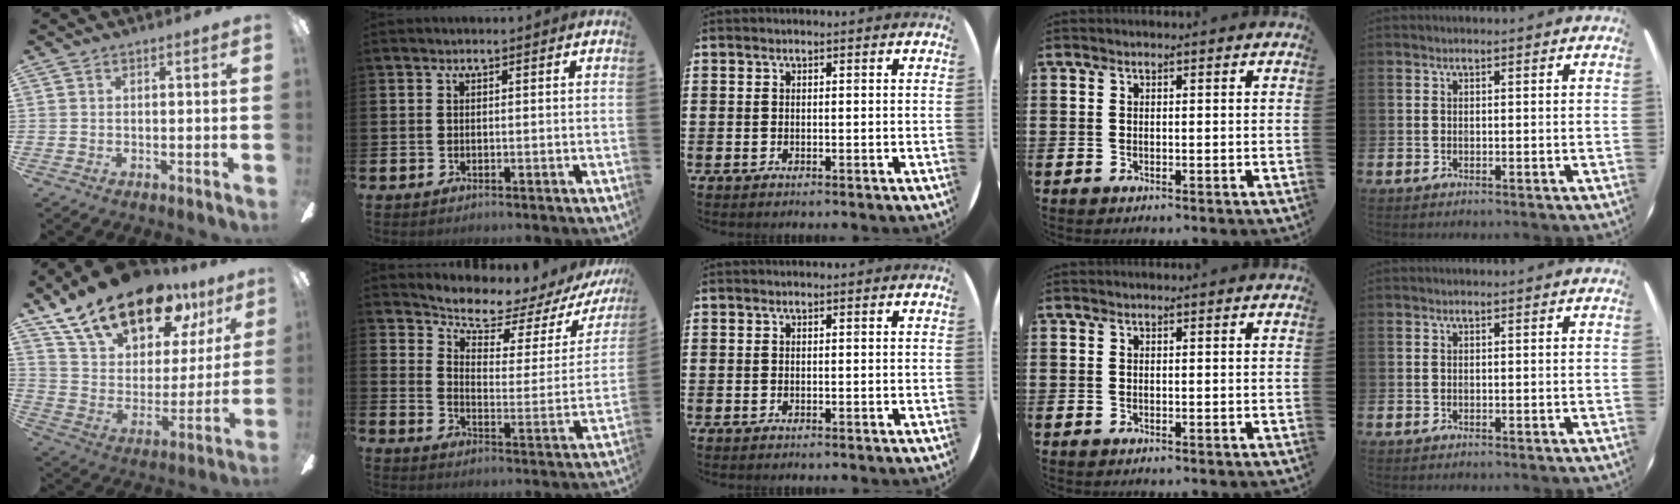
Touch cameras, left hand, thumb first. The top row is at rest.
{"thumb": {"total": 20.8, "force": [14.9, 9.6, 10.9], "torque": [-0.183, -0.088, 0.260]}, "index": {"total": 6.6, "force": [6.2, 1.6, 1.8], "torque": [-0.059, -0.054, 0.099]}}